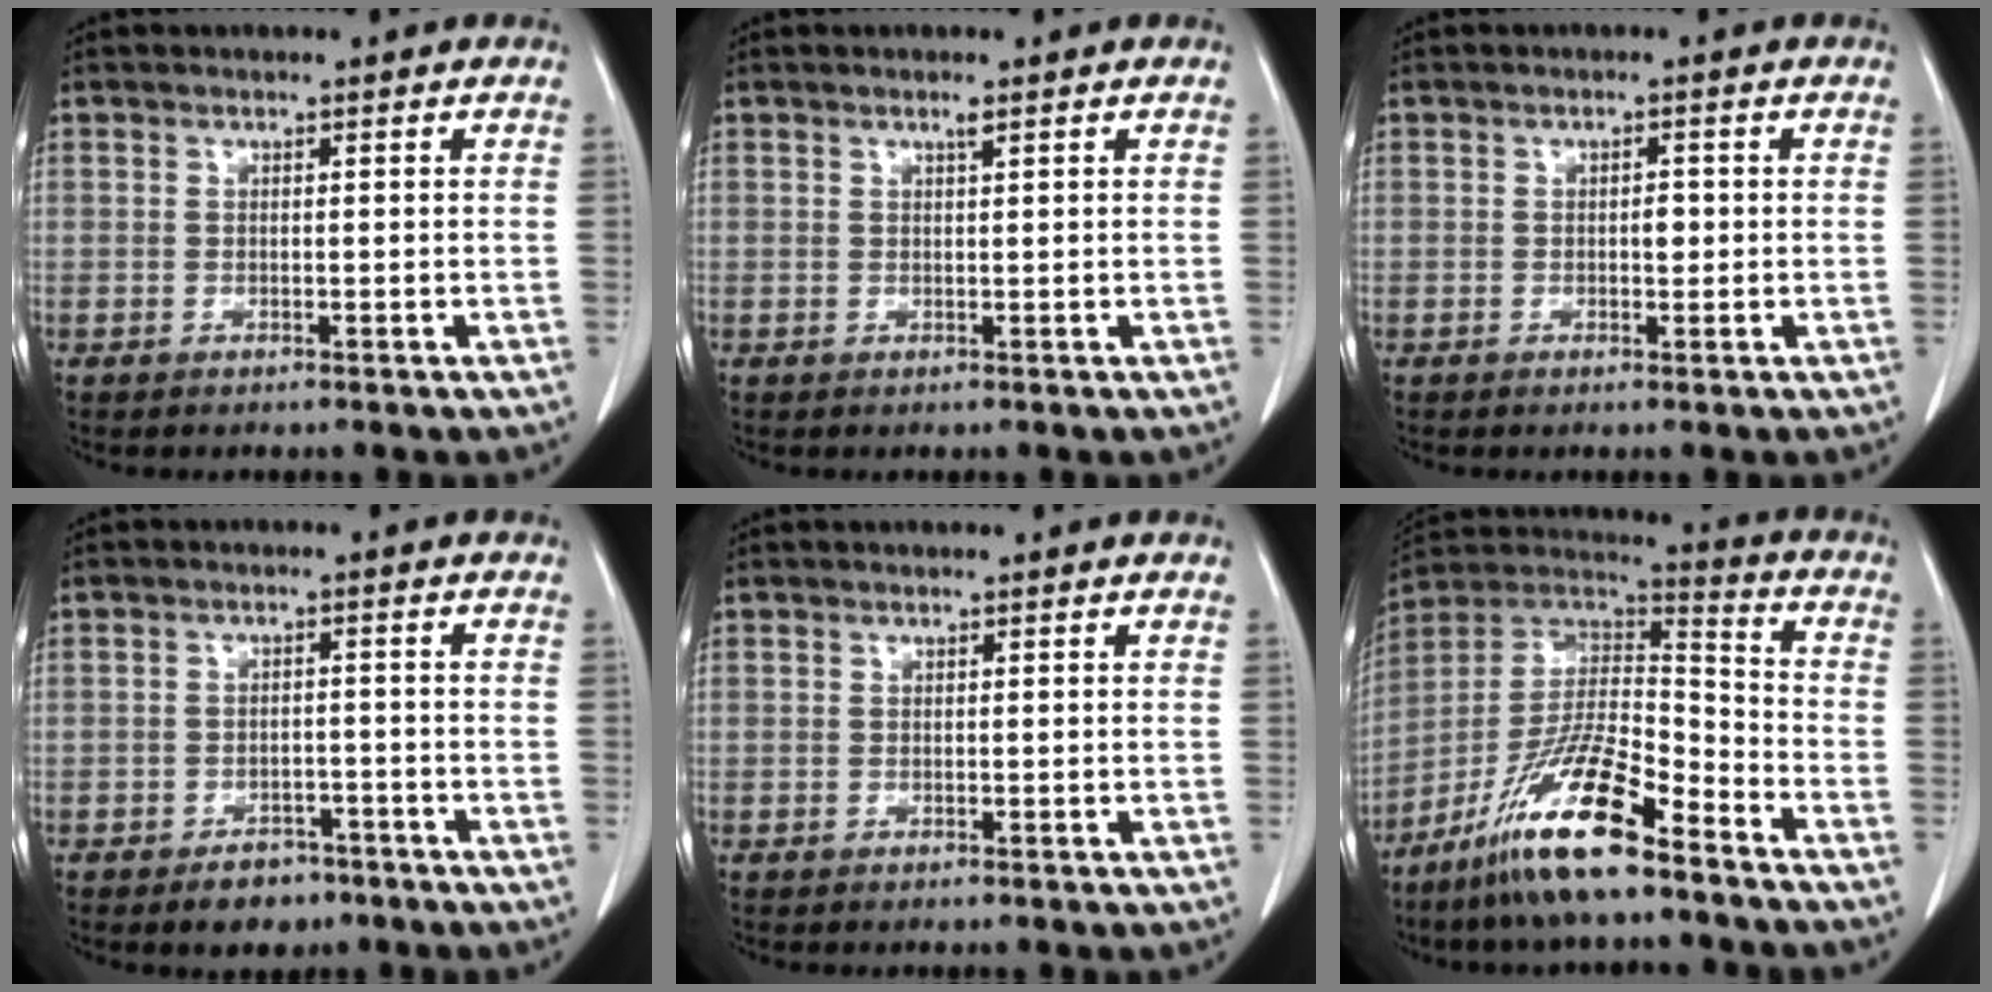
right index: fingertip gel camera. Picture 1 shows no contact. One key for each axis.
{"total": 0.8, "fx": 0.5, "fy": -0.1, "fz": 0.6, "tx": -0.013, "ty": -0.001, "tz": 0.011}
{"total": 1.6, "fx": 0.0, "fy": 0.8, "fz": 1.4, "tx": -0.019, "ty": 0.002, "tz": 0.000}
{"total": 4.5, "fx": -3.1, "fy": 2.6, "fz": 1.8, "tx": -0.025, "ty": 0.005, "tz": -0.039}
{"total": 0.0}
{"total": 16.2, "fx": -10.6, "fy": 2.8, "fz": 11.9, "tx": -0.229, "ty": 0.004, "tz": -0.193}